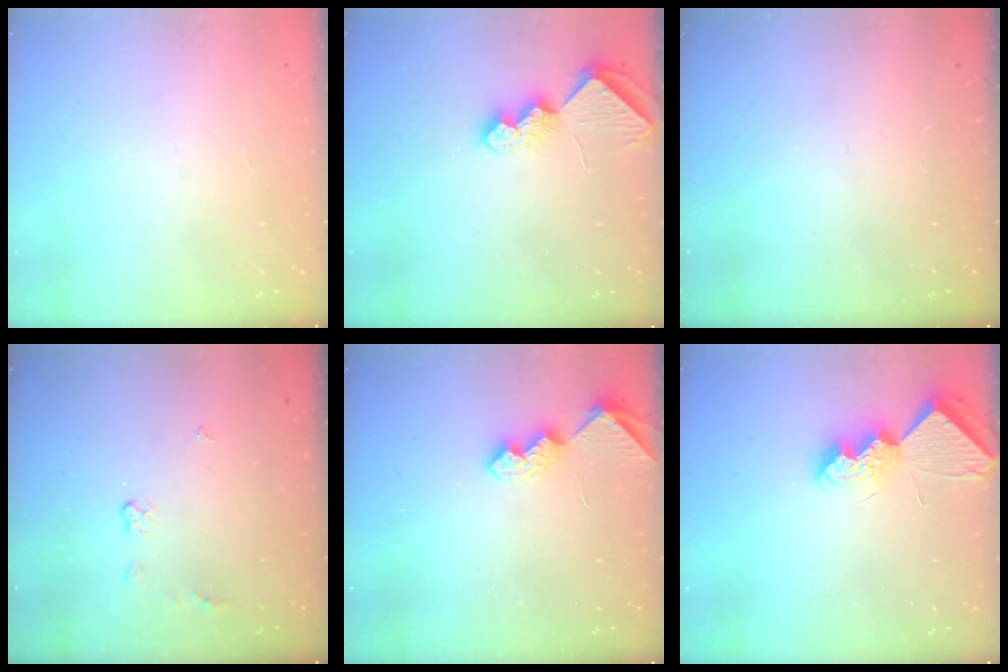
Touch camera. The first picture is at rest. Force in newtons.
{"total": 7.6, "press": 7.5, "slide": 0.7}
{"total": 0.0}
{"total": 3.8, "press": 3.8, "slide": 0.6}
{"total": 6.6, "press": 6.6, "slide": 0.3}
{"total": 9.1, "press": 9.1, "slide": 0.4}